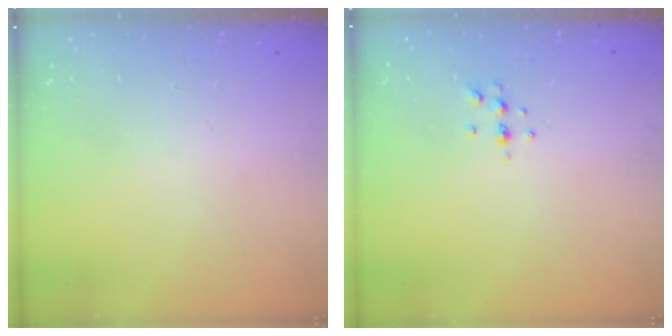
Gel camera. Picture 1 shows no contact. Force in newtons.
{"total": 3.8, "press": 3.8, "slide": 0.7}